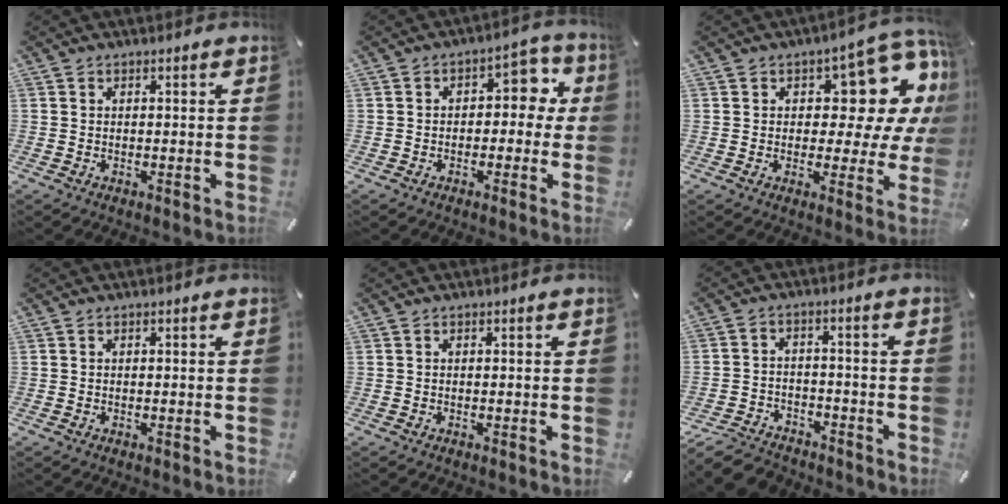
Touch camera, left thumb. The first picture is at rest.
{"total": 7.1, "force": [1.0, 4.9, 5.0], "torque": [-0.053, -0.006, 0.007]}
{"total": 14.8, "force": [7.4, 7.4, 10.6], "torque": [-0.127, -0.063, 0.122]}
{"total": 0.0}
{"total": 0.0}
{"total": 7.4, "force": [-6.4, 3.1, 1.9], "torque": [-0.034, 0.034, -0.124]}